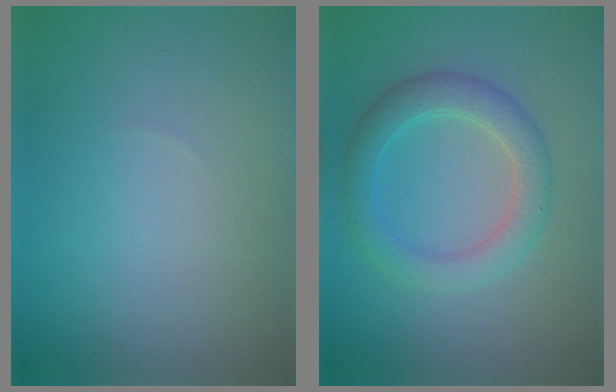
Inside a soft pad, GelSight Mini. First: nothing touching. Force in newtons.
{"total": 3.6, "press": 3.6, "slide": 0.1}